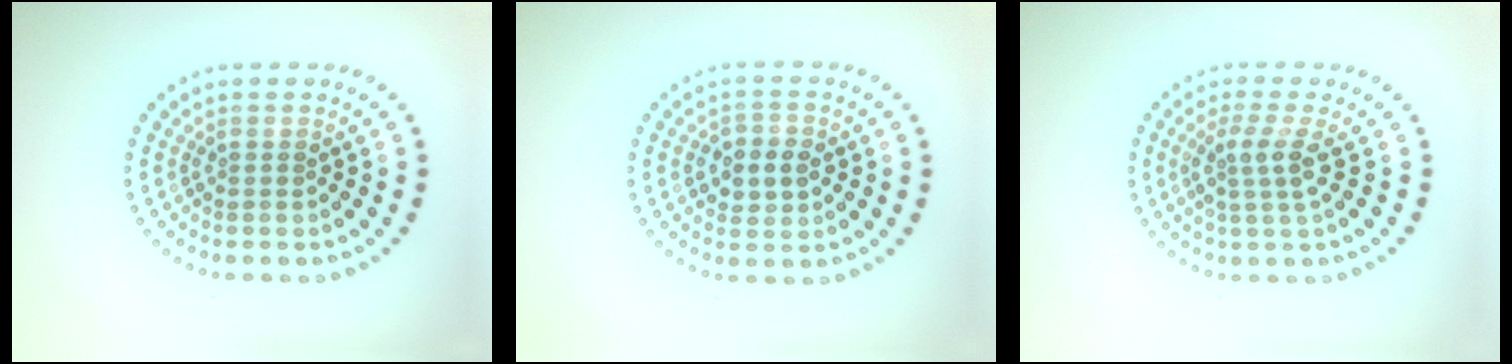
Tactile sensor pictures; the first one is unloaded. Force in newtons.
{"total": 2.8, "press": 2.8, "slide": 0.4}
{"total": 2.7, "press": 2.0, "slide": 1.9}